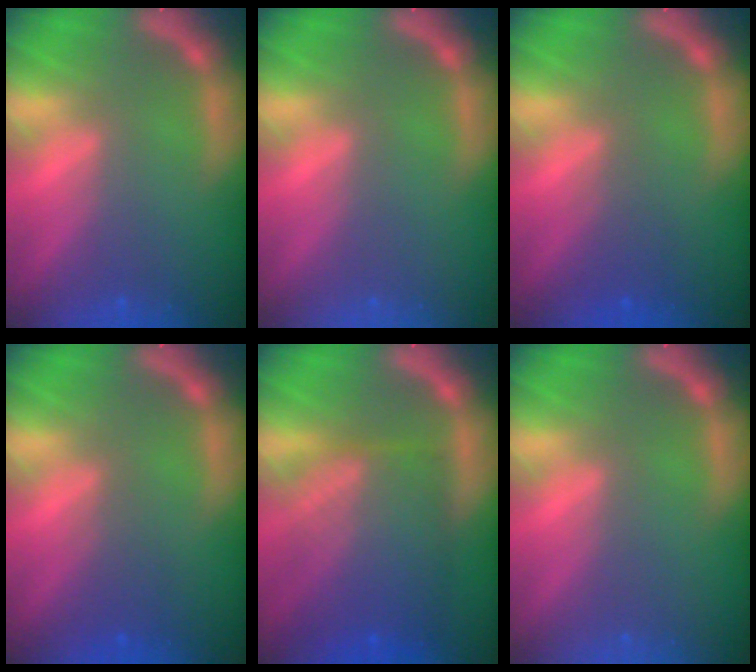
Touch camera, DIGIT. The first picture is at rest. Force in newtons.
{"total": 0.0}
{"total": 2.0}
{"total": 2.0}
{"total": 9.1}
{"total": 0.0}